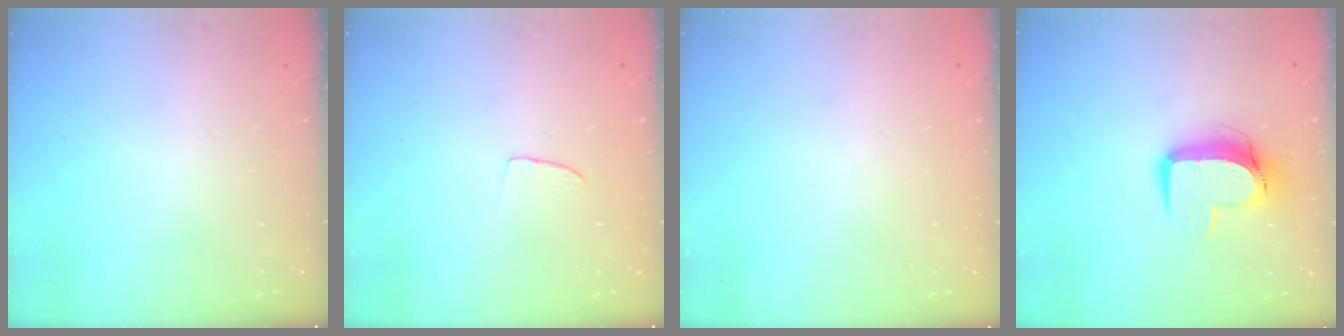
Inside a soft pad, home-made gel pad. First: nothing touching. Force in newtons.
{"total": 2.5, "press": 2.5, "slide": 0.1}
{"total": 0.0}
{"total": 10.7, "press": 10.7, "slide": 1.0}